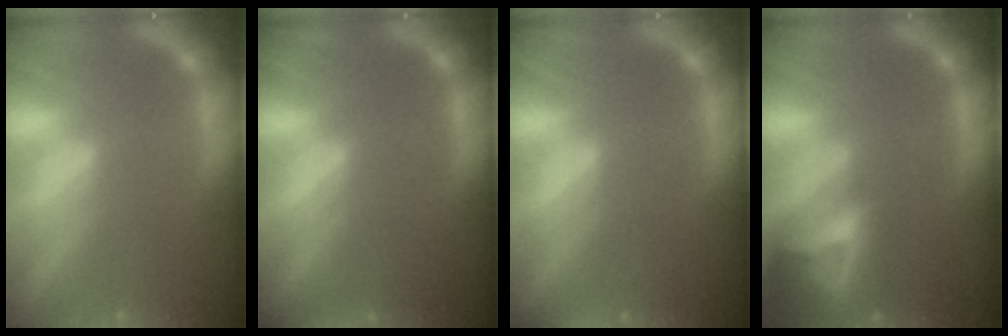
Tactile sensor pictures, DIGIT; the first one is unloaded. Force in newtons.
{"total": 10.0}
{"total": 2.9}
{"total": 8.4}